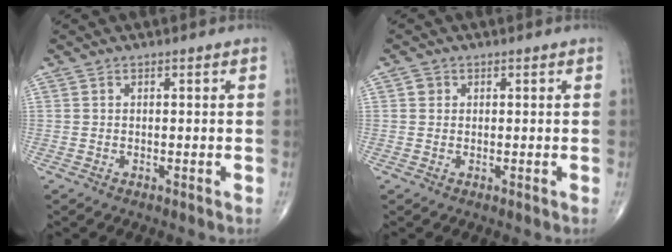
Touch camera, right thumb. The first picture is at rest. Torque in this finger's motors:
{"motor_torque": [-0.20, 0.01, 0.29, -0.09, -0.06]}